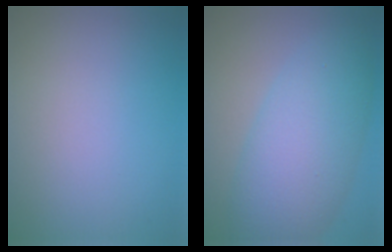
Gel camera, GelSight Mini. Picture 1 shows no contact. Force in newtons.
{"total": 7.5, "press": 7.5, "slide": 0.2}